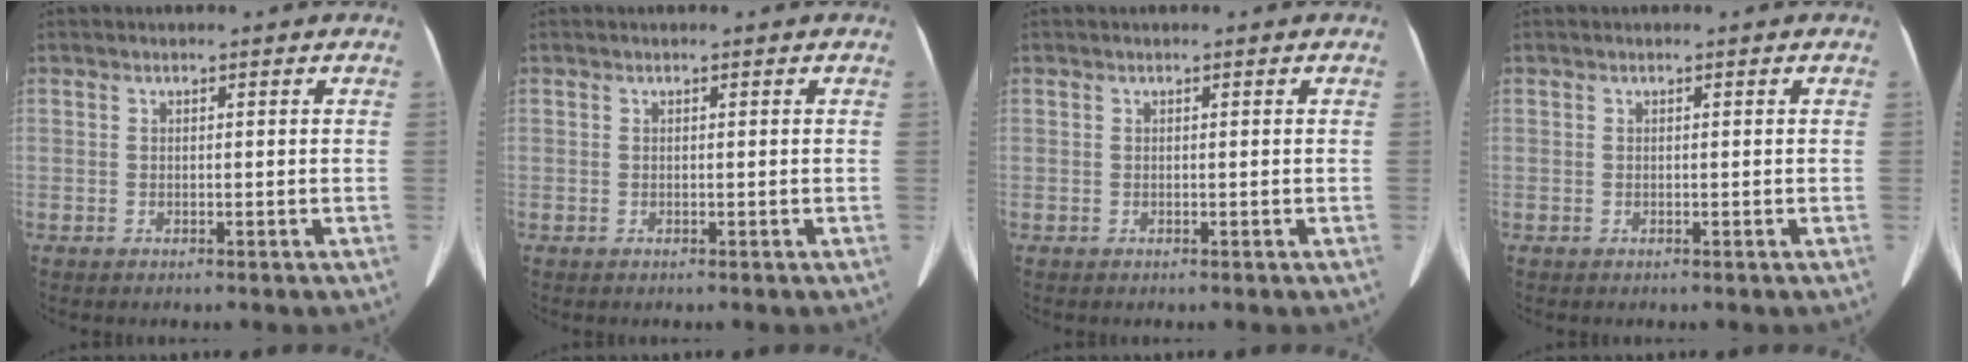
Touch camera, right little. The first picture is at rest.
{"total": 0.0}
{"total": 0.0}
{"total": 0.0}